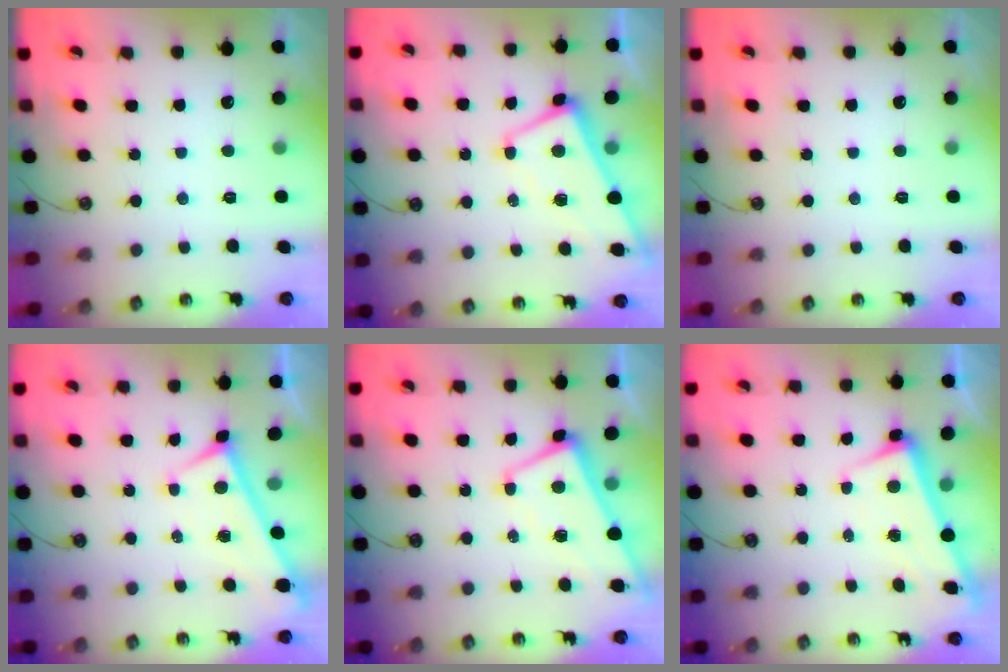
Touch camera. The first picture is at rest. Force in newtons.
{"total": 1.2, "press": 0.9, "slide": 0.7}
{"total": 0.0}
{"total": 0.0}
{"total": 1.2, "press": 0.9, "slide": 0.7}
{"total": 2.5, "press": 2.4, "slide": 0.6}